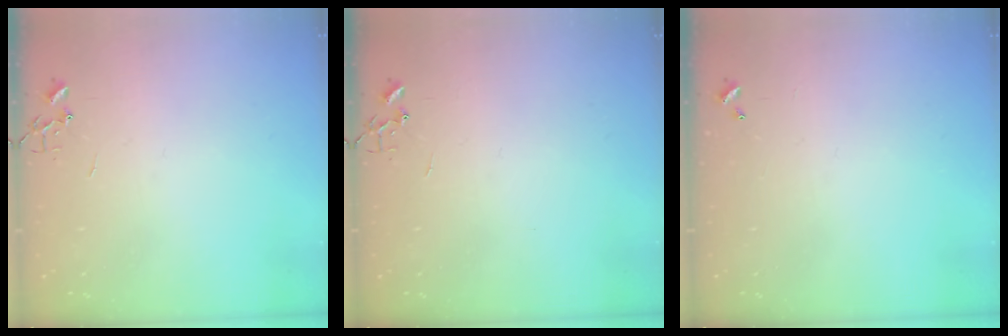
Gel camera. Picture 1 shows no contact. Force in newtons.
{"total": 0.0}
{"total": 0.0}